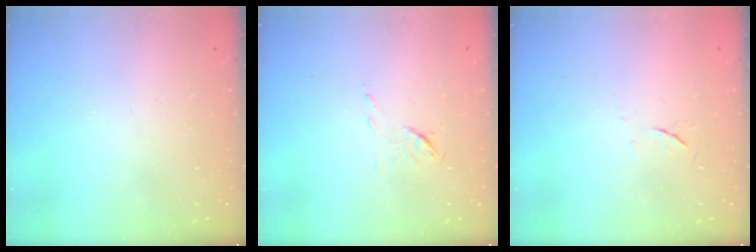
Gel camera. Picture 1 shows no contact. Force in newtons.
{"total": 4.8, "press": 4.7, "slide": 1.0}
{"total": 3.8, "press": 3.7, "slide": 0.6}